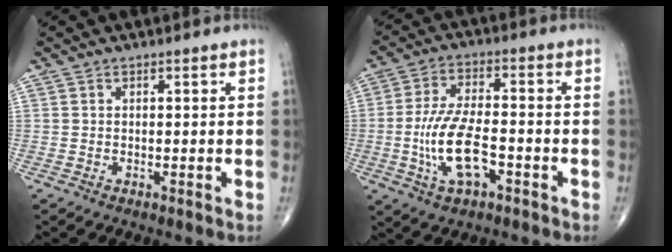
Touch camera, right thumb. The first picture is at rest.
{"total": 11.5, "force": [-3.2, 5.0, 9.9], "torque": [-0.198, 0.016, -0.060]}